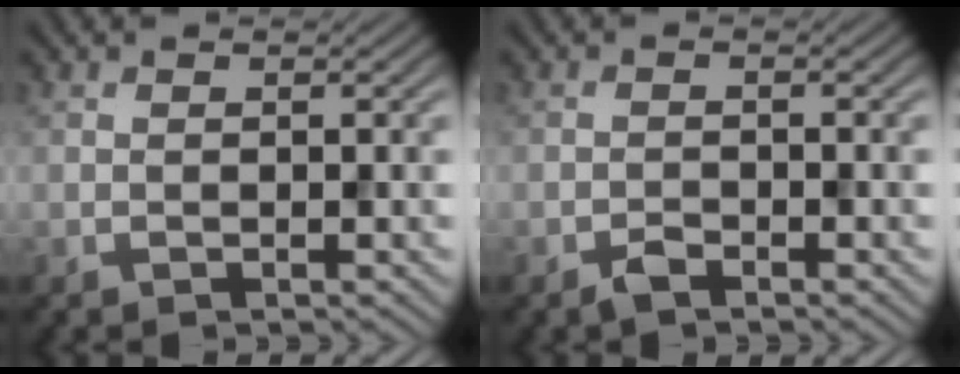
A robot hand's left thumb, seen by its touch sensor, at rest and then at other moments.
{"total": 1.4, "force": [-1.1, 0.5, 0.7], "torque": [-0.011, 0.000, -0.024]}